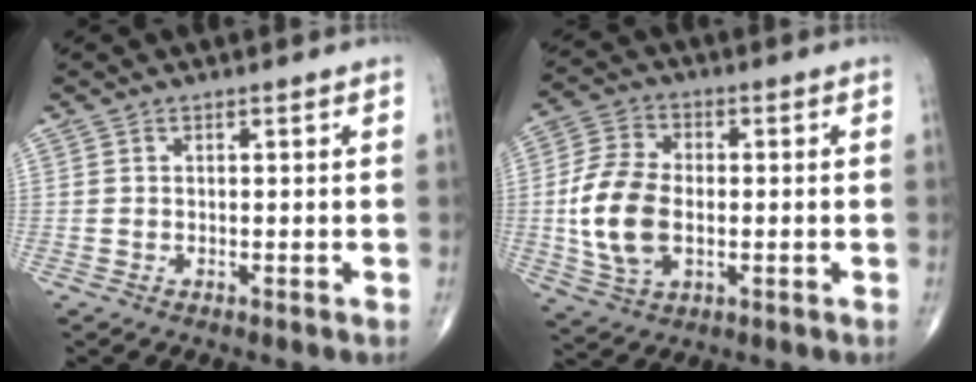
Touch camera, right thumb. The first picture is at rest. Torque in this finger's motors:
{"motor_torque": [-0.27, 1.08, 1.08, -0.17, 0.40]}